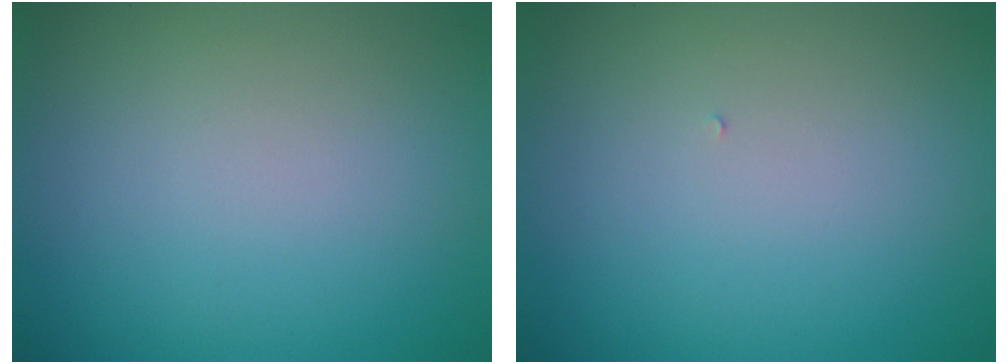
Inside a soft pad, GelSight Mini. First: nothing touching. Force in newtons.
{"total": 0.0}